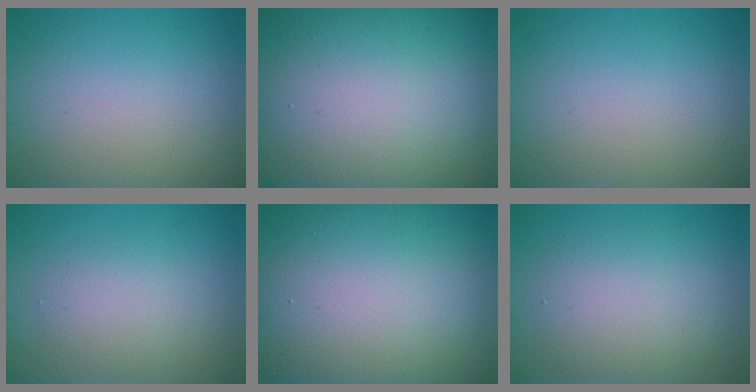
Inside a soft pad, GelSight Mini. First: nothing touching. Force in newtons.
{"total": 28.1, "press": 28.1, "slide": 0.8}
{"total": 0.0}
{"total": 2.6, "press": 2.6, "slide": 0.2}
{"total": 24.6, "press": 24.6, "slide": 1.1}
{"total": 4.1, "press": 4.1, "slide": 0.1}